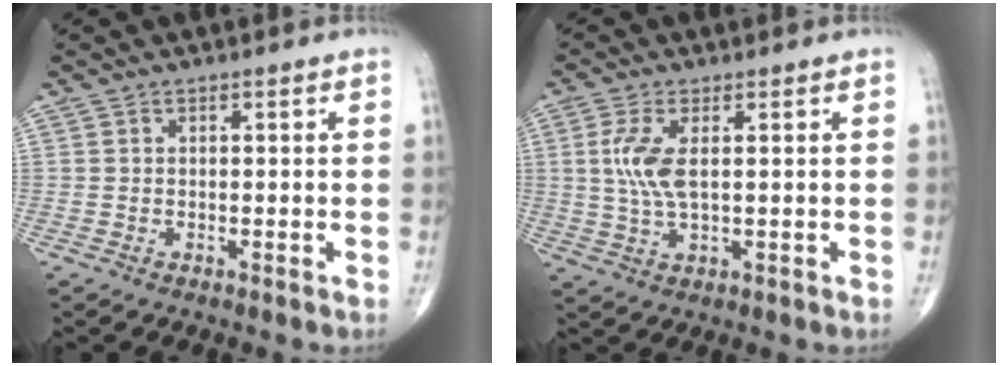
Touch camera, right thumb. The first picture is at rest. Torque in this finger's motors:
{"motor_torque": [0.38, 2.16, 0.37, -0.52, 0.26]}